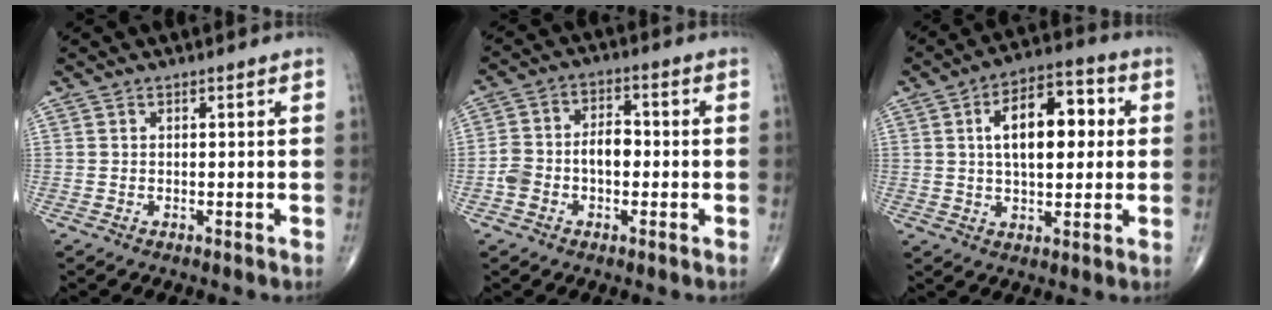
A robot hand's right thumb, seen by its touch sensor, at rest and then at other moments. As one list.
[{"total": 7.6, "force": [-1.4, 5.0, 5.5], "torque": [-0.099, 0.035, -0.030]}, {"total": 13.4, "force": [2.4, 6.8, 11.3], "torque": [-0.155, 0.017, 0.032]}]